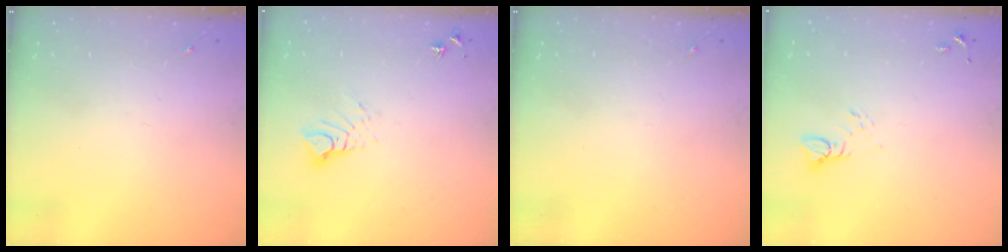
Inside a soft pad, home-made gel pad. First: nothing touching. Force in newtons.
{"total": 6.6, "press": 6.6, "slide": 0.4}
{"total": 0.0}
{"total": 4.0, "press": 4.0, "slide": 0.3}